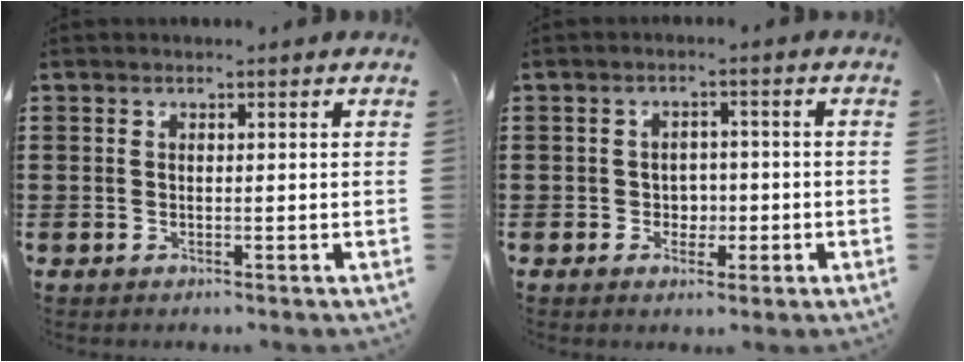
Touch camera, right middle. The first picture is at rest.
{"total": 2.4, "force": [-0.8, 2.0, 1.1], "torque": [-0.021, -0.002, -0.021]}